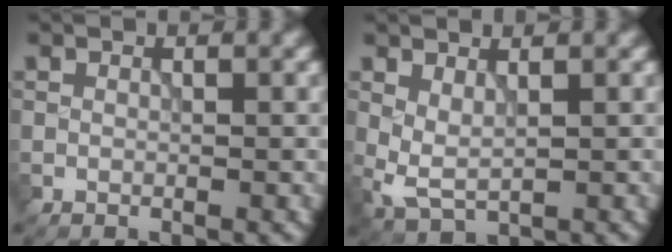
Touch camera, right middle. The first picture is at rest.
{"total": 2.1, "force": [0.9, 0.9, 1.7], "torque": [-0.041, -0.005, 0.021]}